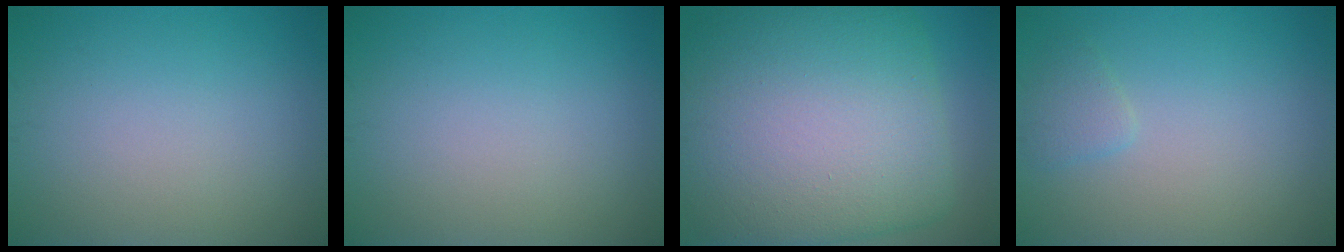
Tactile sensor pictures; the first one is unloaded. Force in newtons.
{"total": 0.0}
{"total": 16.4, "press": 16.4, "slide": 0.5}
{"total": 1.2, "press": 1.2, "slide": 0.1}